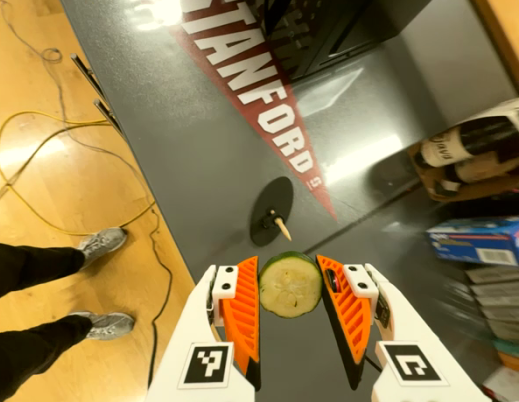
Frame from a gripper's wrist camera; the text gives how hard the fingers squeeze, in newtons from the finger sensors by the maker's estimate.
{"total": 8.3, "left": 8.7, "right": 7.9}